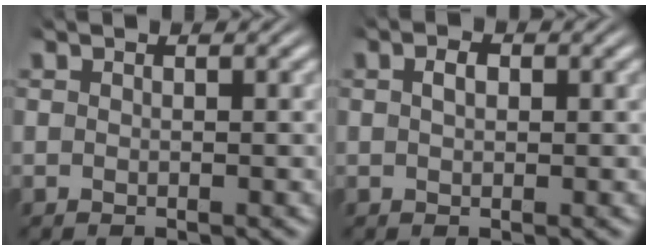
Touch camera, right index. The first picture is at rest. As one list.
[{"total": 1.1, "force": [0.1, 0.5, 1.0], "torque": [-0.013, -0.002, 0.004]}]